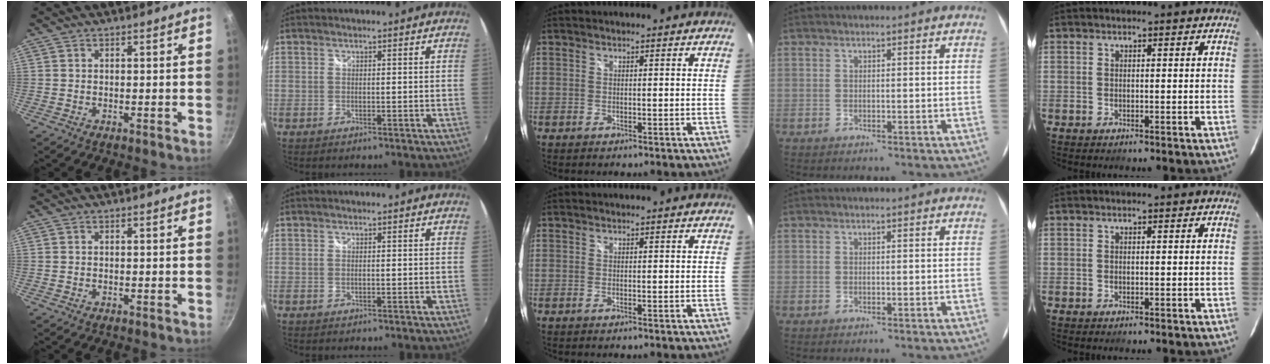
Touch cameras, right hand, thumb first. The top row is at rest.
{}